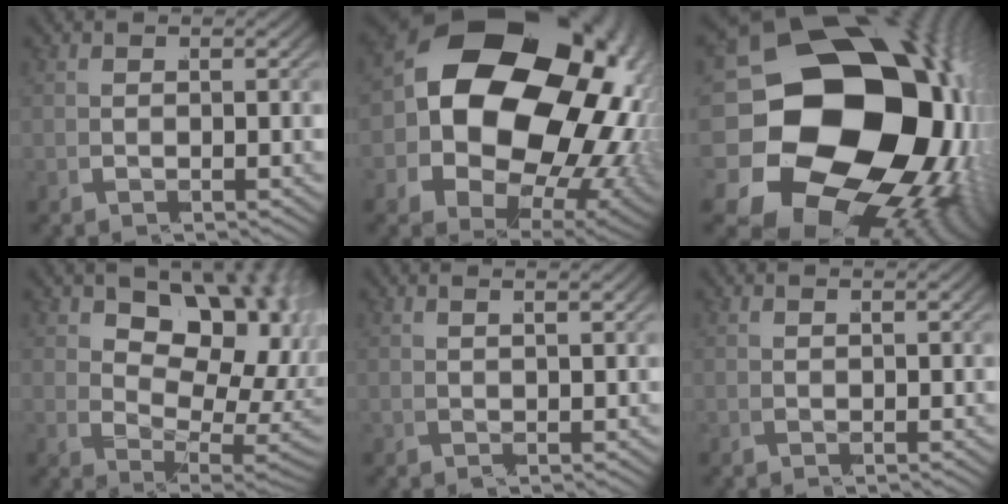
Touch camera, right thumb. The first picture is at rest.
{"total": 30.6, "force": [2.2, 21.7, 21.5], "torque": [-0.381, -0.047, 0.045]}
{"total": 36.4, "force": [-1.1, 25.6, 25.9], "torque": [-0.426, -0.071, -0.003]}
{"total": 13.1, "force": [1.6, 8.9, 9.4], "torque": [-0.147, -0.038, 0.043]}
{"total": 1.8, "force": [1.2, 0.0, 1.3], "torque": [-0.027, 0.000, 0.028]}
{"total": 0.8, "force": [0.6, 0.0, 0.6], "torque": [-0.016, -0.002, 0.018]}